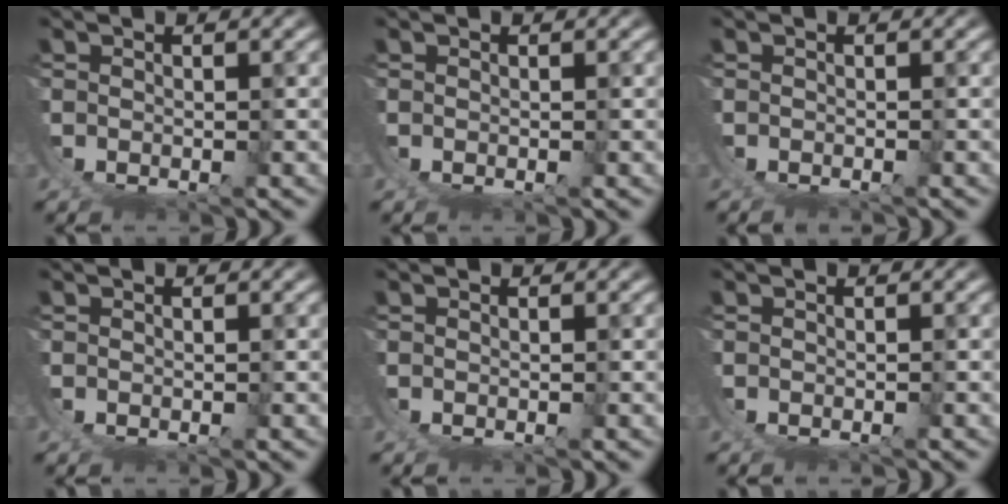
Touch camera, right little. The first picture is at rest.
{"total": 0.0}
{"total": 0.7, "force": [-0.6, -0.4, -0.1], "torque": [0.002, 0.000, -0.006]}
{"total": 0.0}
{"total": 0.0}
{"total": 0.5, "force": [-0.2, -0.4, -0.2], "torque": [0.006, 0.003, -0.004]}